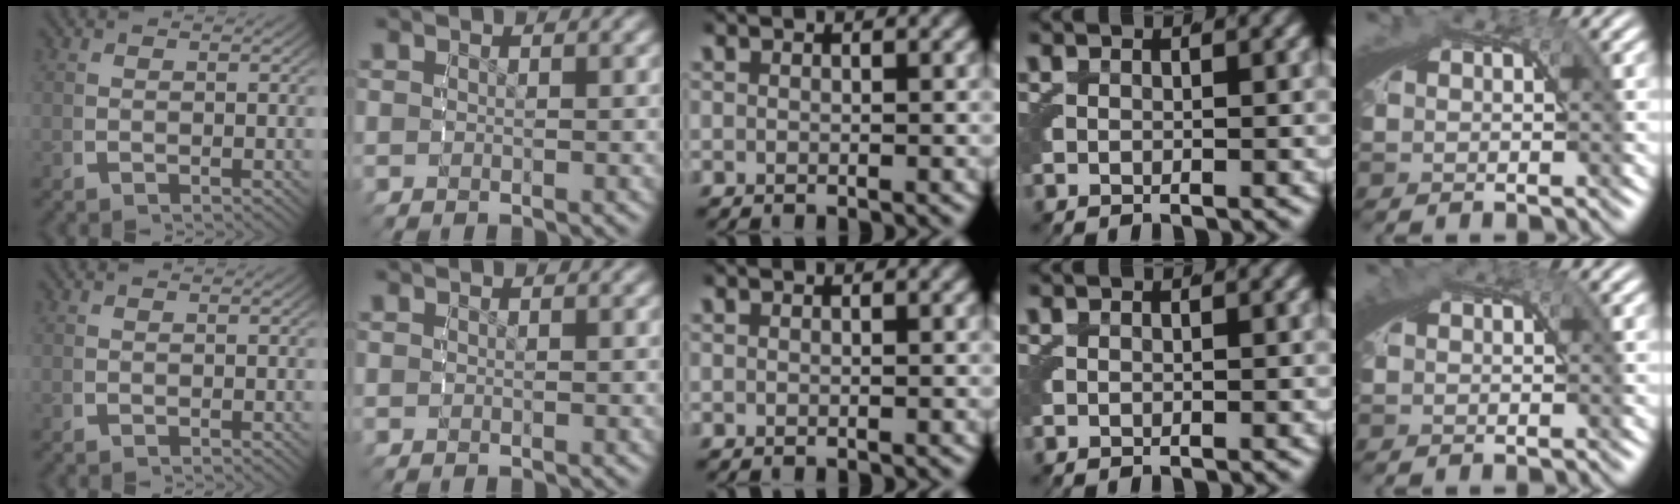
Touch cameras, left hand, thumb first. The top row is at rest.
{}